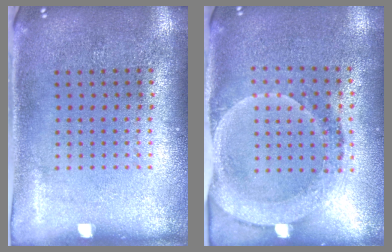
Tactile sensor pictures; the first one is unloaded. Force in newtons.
{"total": 1.8, "press": 1.6, "slide": 0.8}